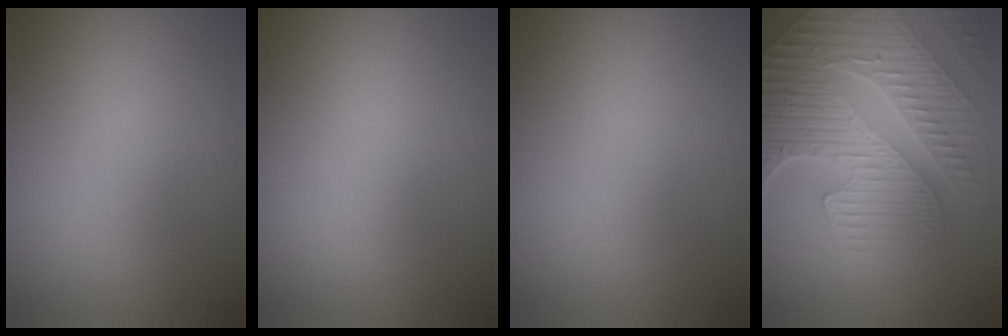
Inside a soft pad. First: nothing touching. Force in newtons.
{"total": 0.0}
{"total": 0.0}
{"total": 9.3, "press": 6.3, "slide": 6.8}